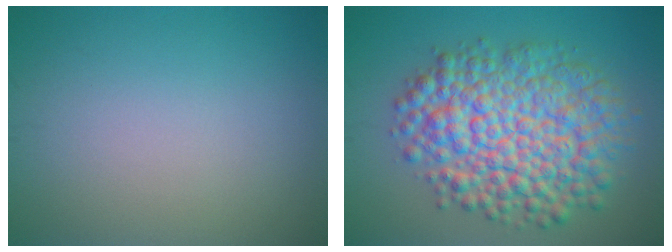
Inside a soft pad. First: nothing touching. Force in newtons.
{"total": 10.1, "press": 10.1, "slide": 0.2}